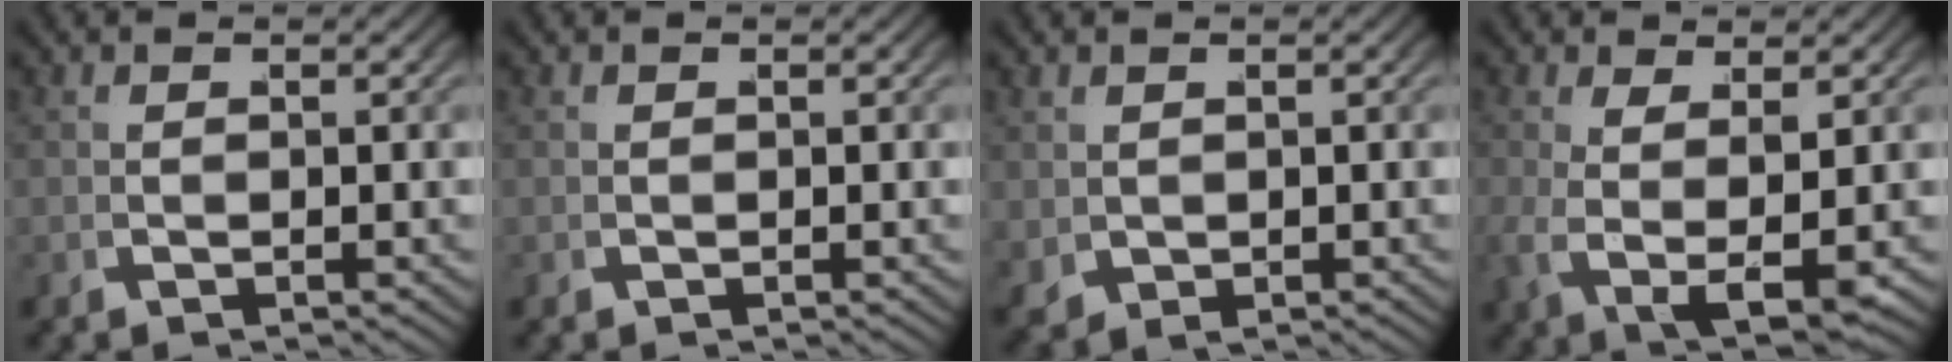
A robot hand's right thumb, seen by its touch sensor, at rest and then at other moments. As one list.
[{"total": 0.0}, {"total": 1.7, "force": [0.4, 1.4, 0.9], "torque": [-0.026, -0.012, 0.024]}, {"total": 6.0, "force": [-0.2, 2.8, 5.3], "torque": [-0.124, -0.034, 0.023]}]